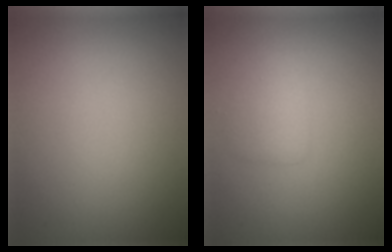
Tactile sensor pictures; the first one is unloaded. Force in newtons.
{"total": 1.6, "press": 1.6, "slide": 0.0}